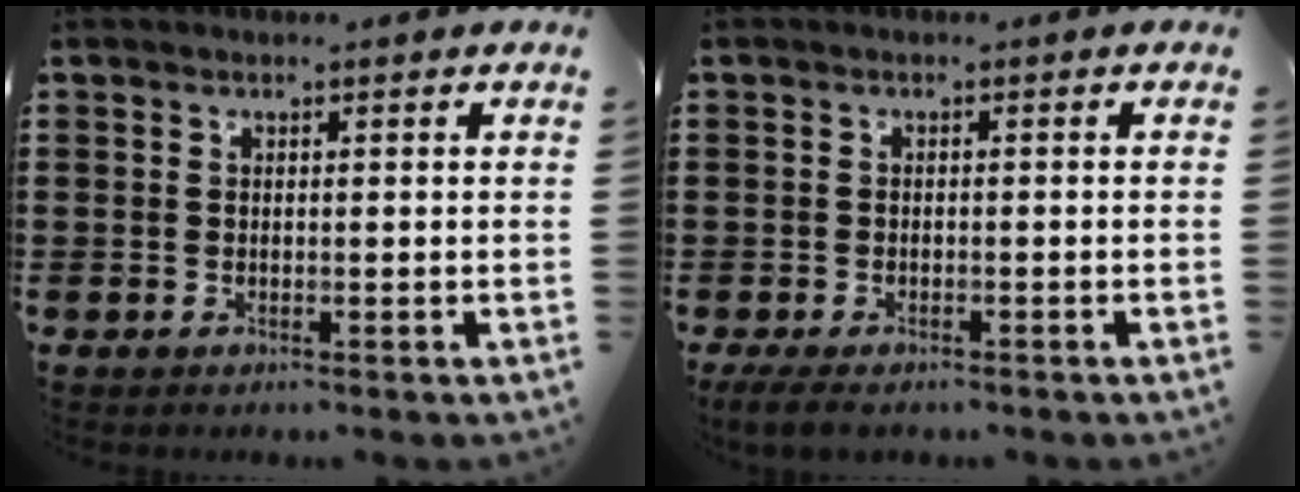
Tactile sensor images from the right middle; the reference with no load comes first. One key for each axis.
{"total": 2.0, "fx": -1.7, "fy": 0.4, "fz": 1.0, "tx": -0.032, "ty": -0.005, "tz": -0.037}